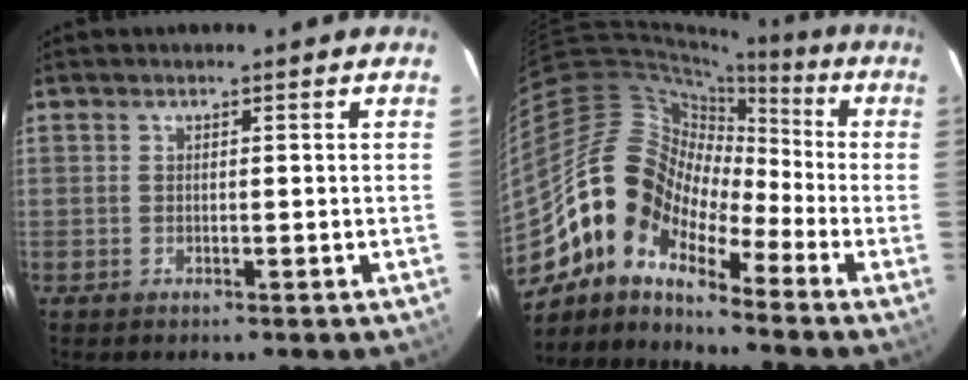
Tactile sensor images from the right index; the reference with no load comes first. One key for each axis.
{"total": 12.5, "fx": -8.1, "fy": 7.2, "fz": 6.3, "tx": -0.107, "ty": 0.020, "tz": -0.183}